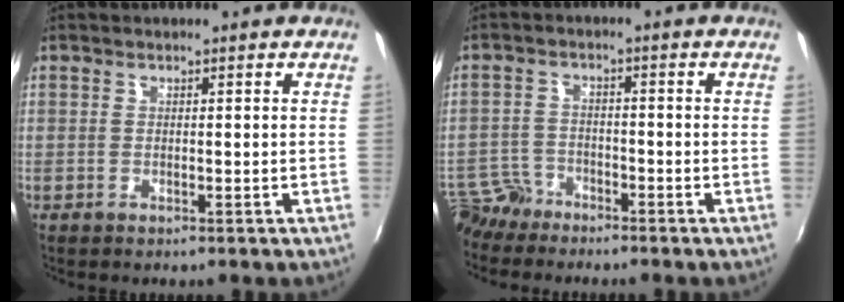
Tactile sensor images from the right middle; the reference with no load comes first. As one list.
[{"total": 5.4, "force": [-4.8, 2.5, 0.5], "torque": [-0.018, 0.006, -0.096]}]